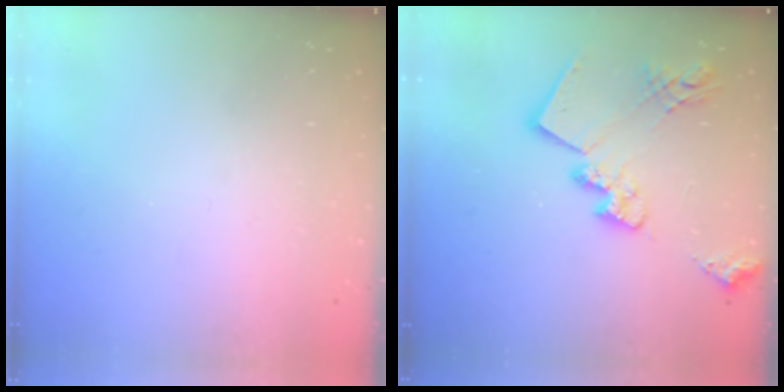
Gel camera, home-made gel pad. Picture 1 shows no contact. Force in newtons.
{"total": 18.9, "press": 18.9, "slide": 1.3}